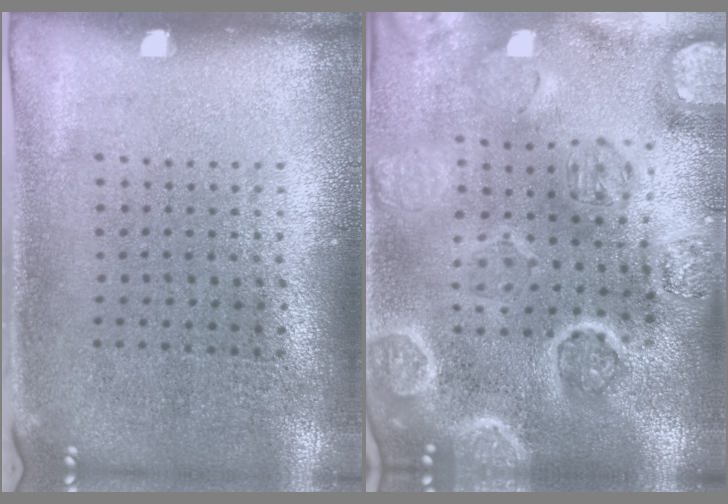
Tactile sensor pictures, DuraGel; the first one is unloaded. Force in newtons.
{"total": 4.8, "press": 4.2, "slide": 2.3}